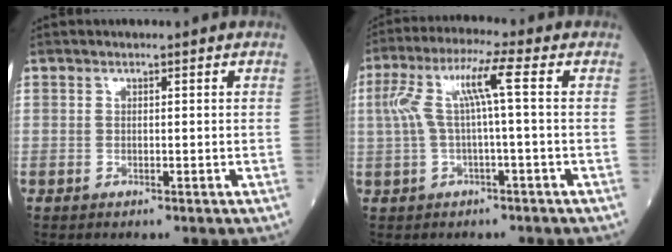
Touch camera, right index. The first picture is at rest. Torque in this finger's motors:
{"motor_torque": [1.18, 0.03, 0.56, 0.16]}